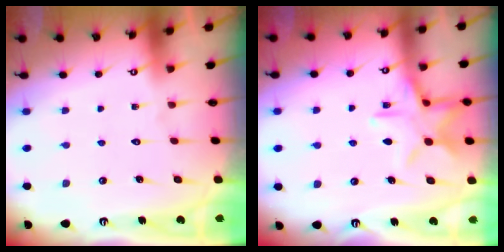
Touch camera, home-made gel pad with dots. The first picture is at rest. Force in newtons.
{"total": 12.8, "press": 12.8, "slide": 1.0}